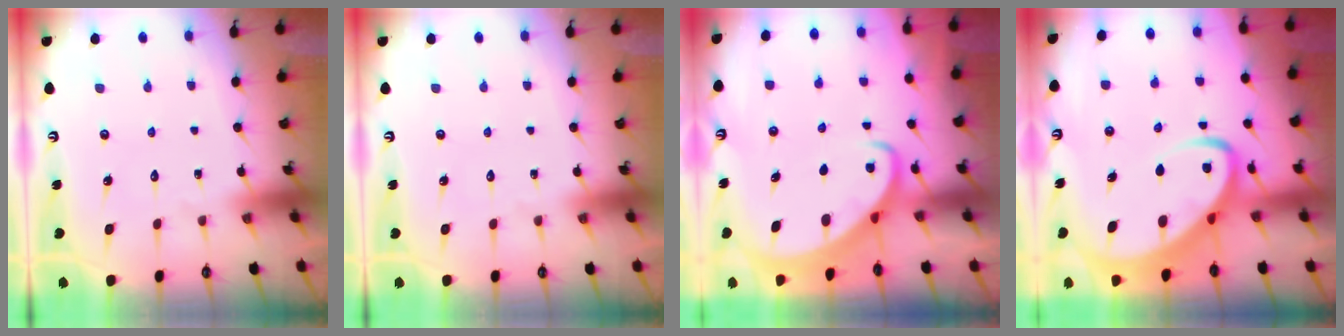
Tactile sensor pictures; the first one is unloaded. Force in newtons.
{"total": 0.0}
{"total": 2.9, "press": 2.9, "slide": 0.3}
{"total": 7.3, "press": 7.2, "slide": 1.0}